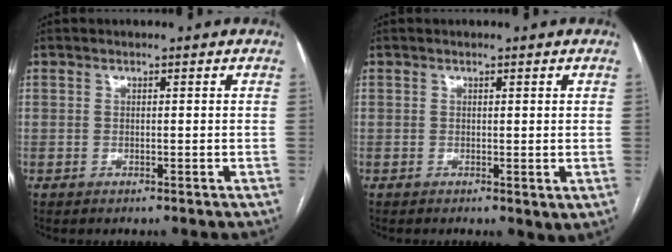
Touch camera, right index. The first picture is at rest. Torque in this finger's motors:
{"motor_torque": [0.36, -0.38, 0.26, 0.04]}